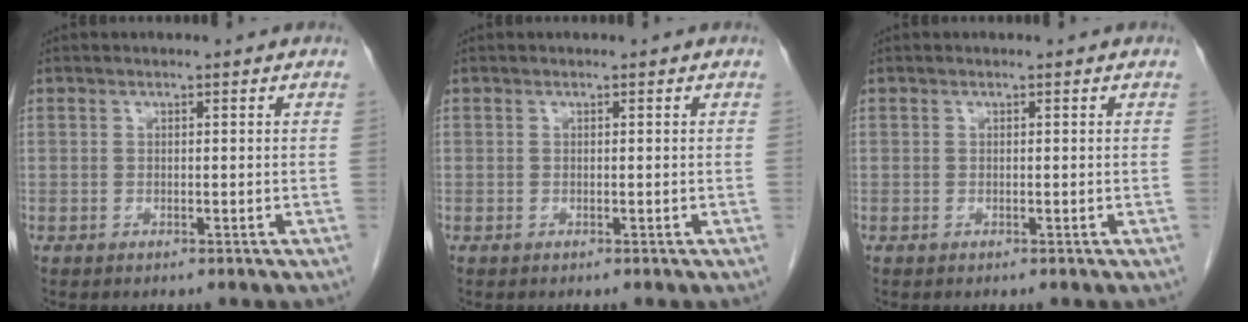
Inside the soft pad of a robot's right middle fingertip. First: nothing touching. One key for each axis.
{"total": 0.0}
{"total": 0.0}